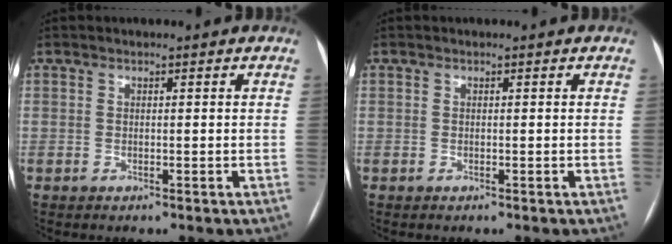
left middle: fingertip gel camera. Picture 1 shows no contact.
{"total": 0.0}